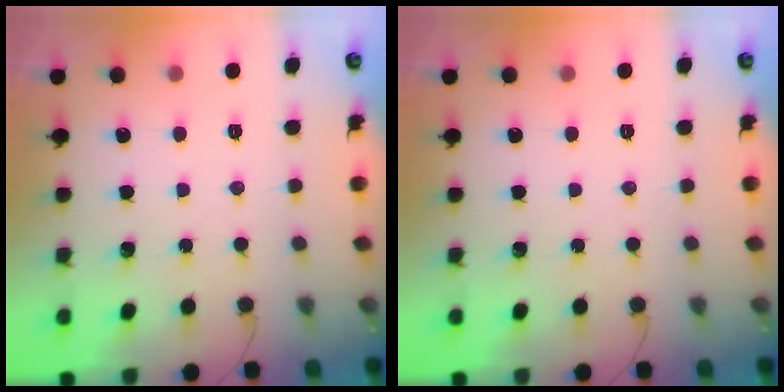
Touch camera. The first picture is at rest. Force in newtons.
{"total": 0.0}